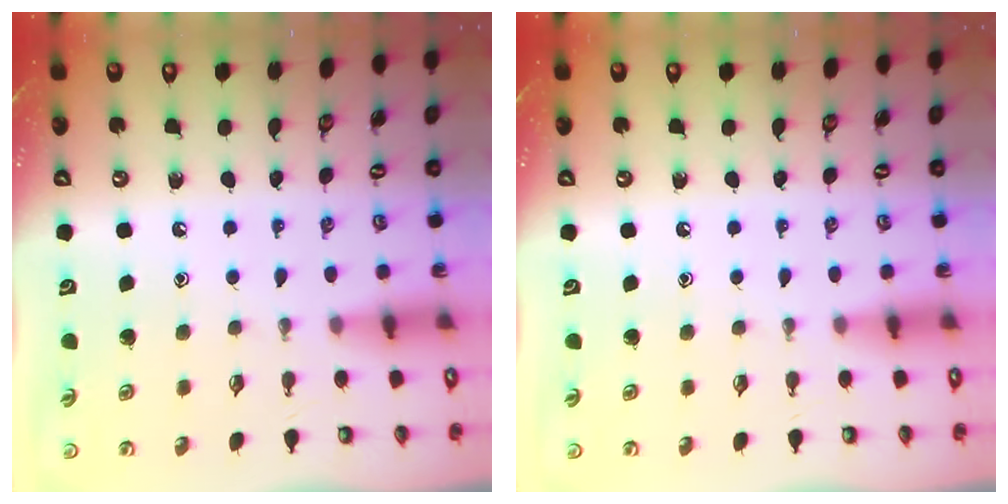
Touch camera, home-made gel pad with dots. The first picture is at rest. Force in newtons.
{"total": 0.0}